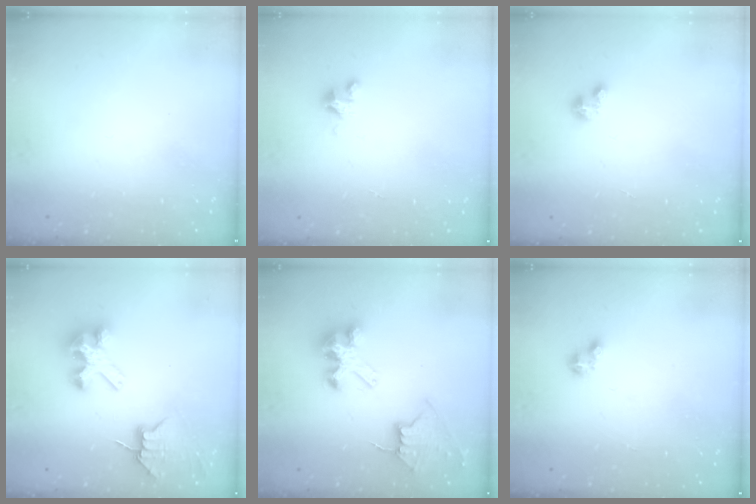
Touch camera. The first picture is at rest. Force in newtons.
{"total": 2.5, "press": 2.5, "slide": 0.2}
{"total": 2.1, "press": 2.1, "slide": 0.2}
{"total": 8.4, "press": 8.4, "slide": 0.6}
{"total": 8.4, "press": 8.3, "slide": 0.7}
{"total": 2.8, "press": 2.8, "slide": 0.4}